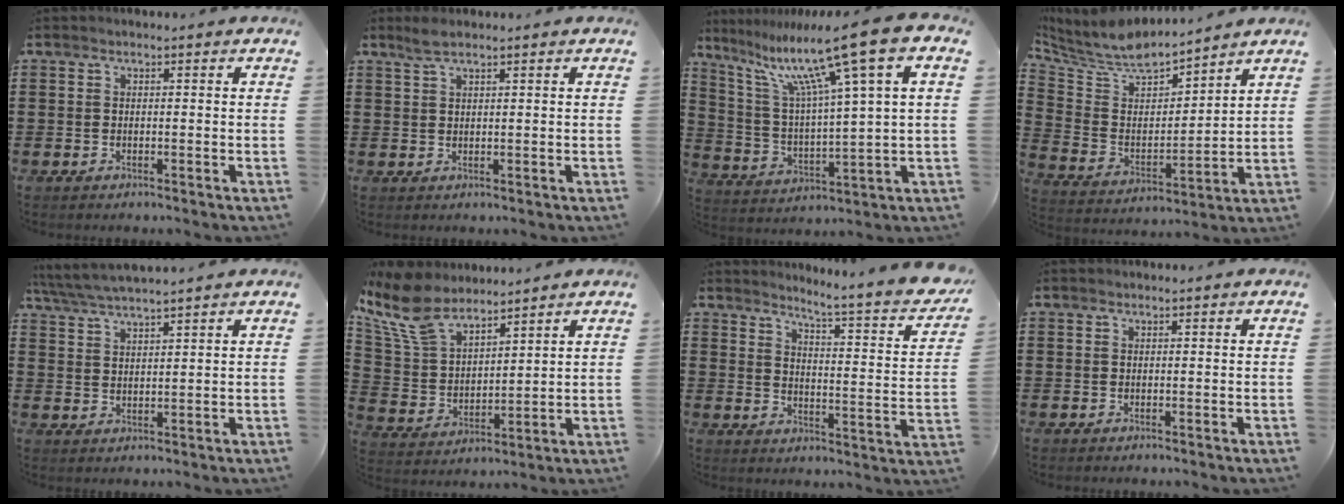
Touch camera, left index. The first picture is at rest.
{"total": 2.1, "force": [1.6, 0.4, 1.4], "torque": [-0.030, 0.002, 0.029]}
{"total": 13.6, "force": [8.6, 0.5, 10.5], "torque": [-0.218, -0.040, 0.132]}
{"total": 6.9, "force": [6.5, 1.6, 1.7], "torque": [-0.072, -0.049, 0.110]}
{"total": 4.1, "force": [3.9, -0.2, 1.5], "torque": [-0.041, -0.014, 0.069]}
{"total": 10.1, "force": [8.3, 3.7, 4.5], "torque": [-0.127, -0.034, 0.155]}
{"total": 5.4, "force": [4.6, -0.9, 2.8], "torque": [-0.060, -0.047, 0.063]}
{"total": 0.0}